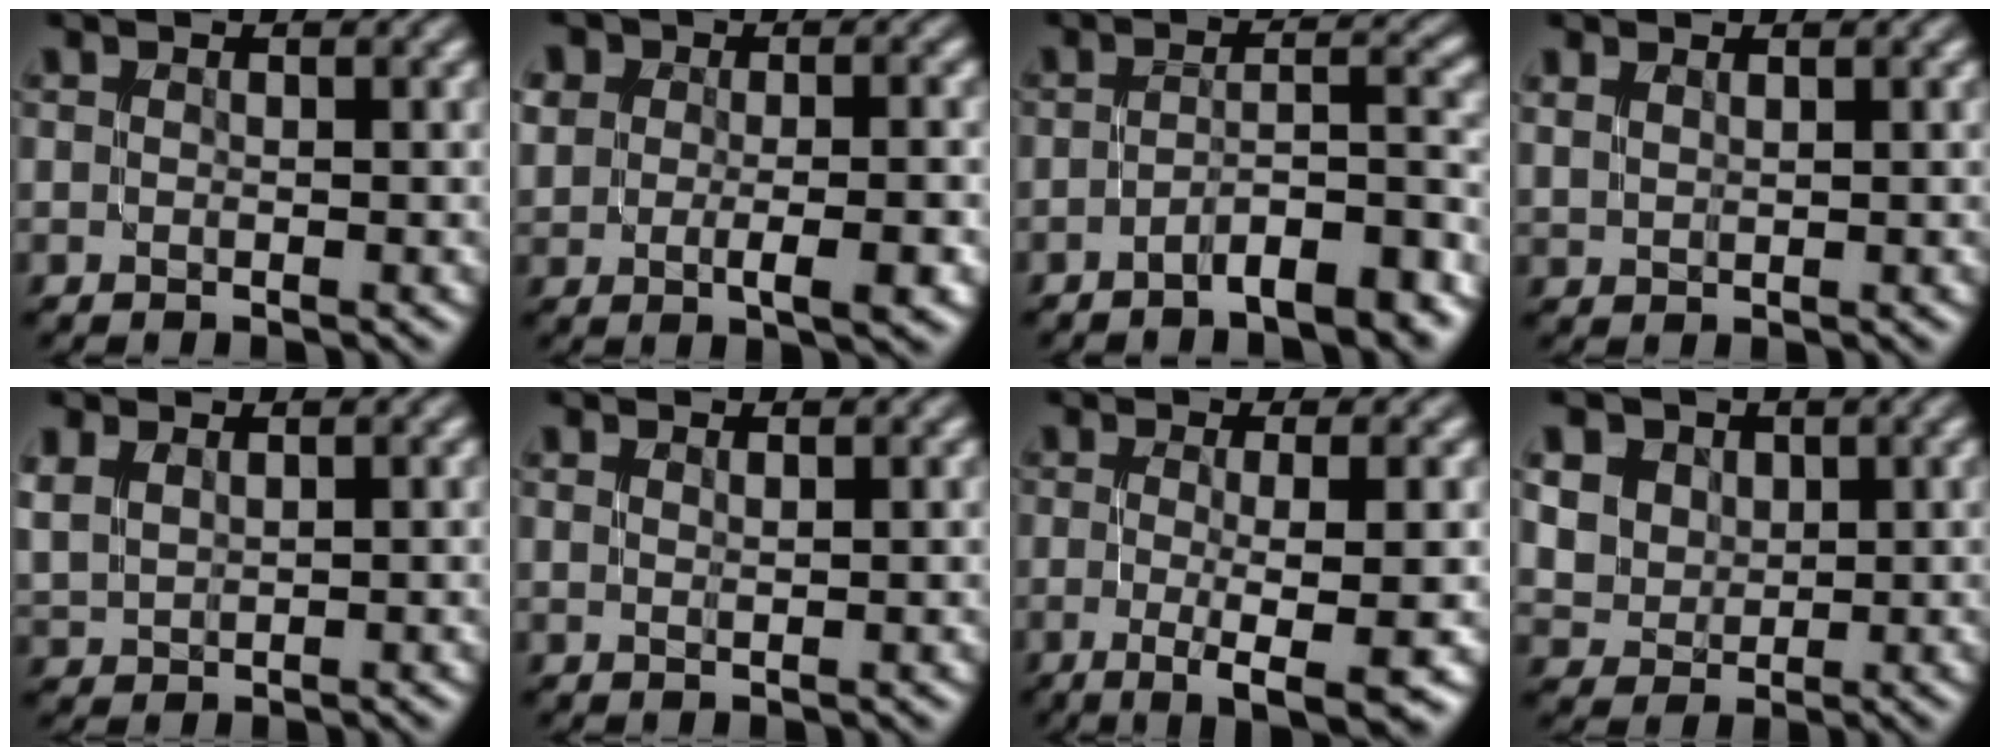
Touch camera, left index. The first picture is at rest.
{"total": 6.5, "force": [-0.5, 4.1, 5.0], "torque": [-0.055, 0.006, -0.007]}
{"total": 6.9, "force": [-4.5, 1.5, 5.0], "torque": [-0.067, 0.015, -0.071]}
{"total": 1.2, "force": [1.0, 0.3, 0.5], "torque": [-0.018, 0.001, 0.026]}
{"total": 2.4, "force": [1.5, 1.3, 1.3], "torque": [-0.042, 0.005, 0.042]}
{"total": 0.7, "force": [0.6, -0.1, 0.3], "torque": [-0.007, 0.003, 0.013]}
{"total": 5.6, "force": [-1.0, 0.8, 5.5], "torque": [-0.086, -0.007, -0.014]}
{"total": 7.7, "force": [3.5, 6.0, 3.3], "torque": [-0.084, 0.023, 0.054]}